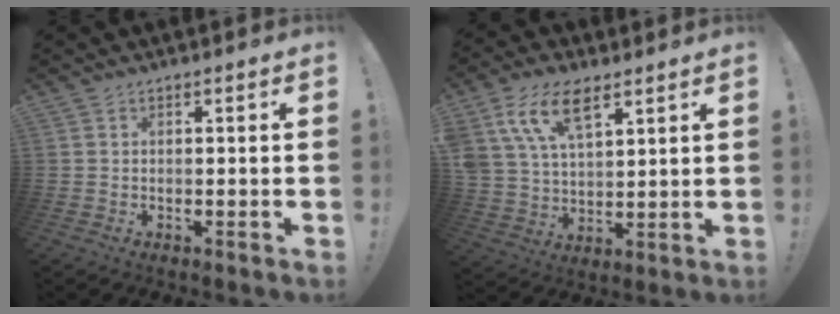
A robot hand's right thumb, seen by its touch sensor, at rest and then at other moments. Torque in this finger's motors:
{"motor_torque": [1.18, 1.52, 1.71, 0.79, 0.28]}